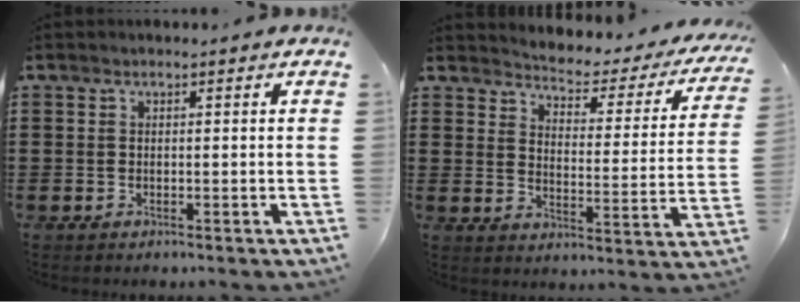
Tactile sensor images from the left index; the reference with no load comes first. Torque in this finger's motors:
{"motor_torque": [1.86, -0.28, 0.15, 0.02]}